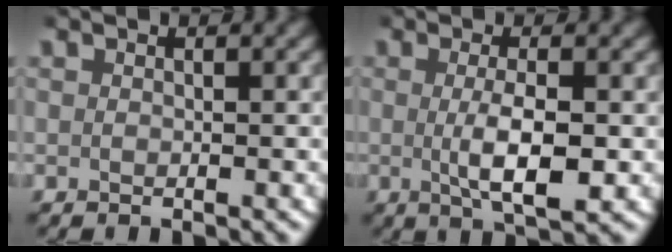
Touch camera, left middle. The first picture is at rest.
{"total": 4.2, "force": [-0.5, 1.0, 4.1], "torque": [-0.072, -0.010, -0.004]}